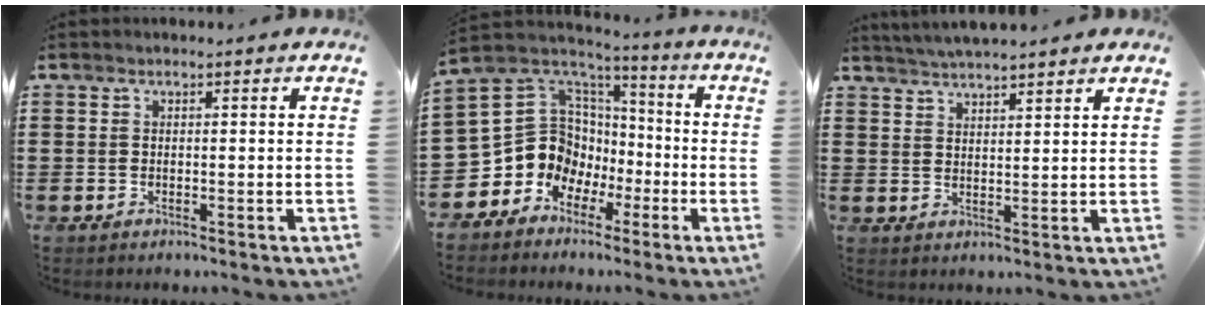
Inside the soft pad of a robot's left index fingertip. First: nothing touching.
{"total": 10.8, "force": [-2.0, 10.2, 2.9], "torque": [-0.112, -0.022, -0.030]}
{"total": 3.2, "force": [3.1, -0.3, 0.4], "torque": [-0.017, -0.010, 0.057]}